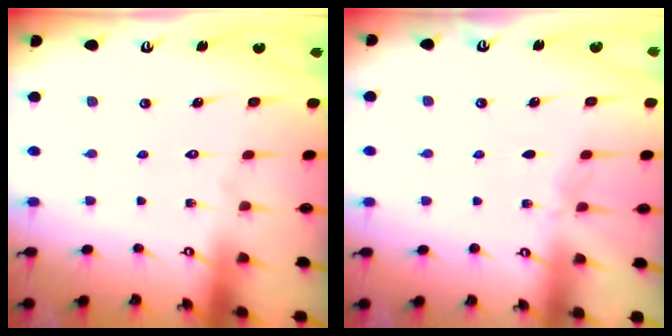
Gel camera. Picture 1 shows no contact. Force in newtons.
{"total": 2.1, "press": 2.0, "slide": 0.4}